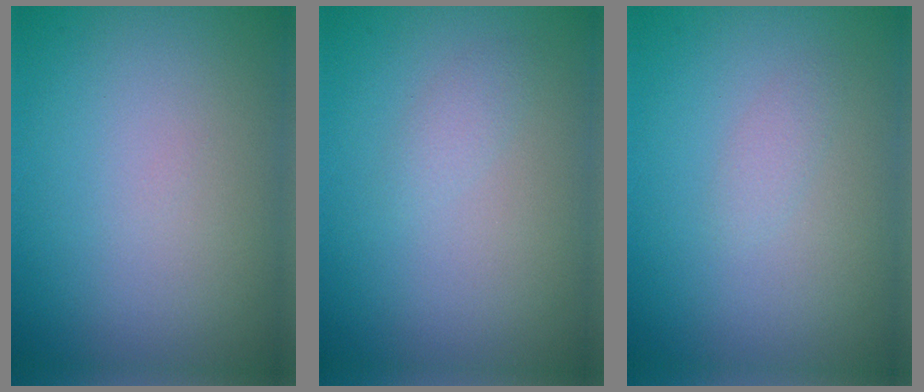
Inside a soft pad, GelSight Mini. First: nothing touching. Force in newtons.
{"total": 1.0, "press": 1.0, "slide": 0.1}
{"total": 0.9, "press": 0.9, "slide": 0.0}